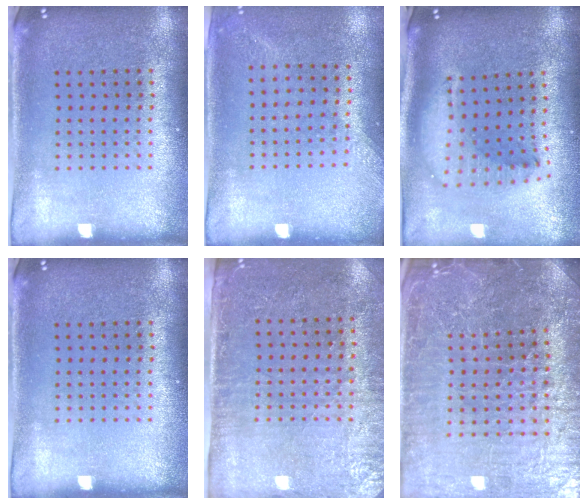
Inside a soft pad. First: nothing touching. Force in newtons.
{"total": 1.3, "press": 1.1, "slide": 0.8}
{"total": 2.1, "press": 1.6, "slide": 1.3}
{"total": 0.0}
{"total": 2.9, "press": 2.5, "slide": 1.5}
{"total": 5.1, "press": 4.8, "slide": 1.5}